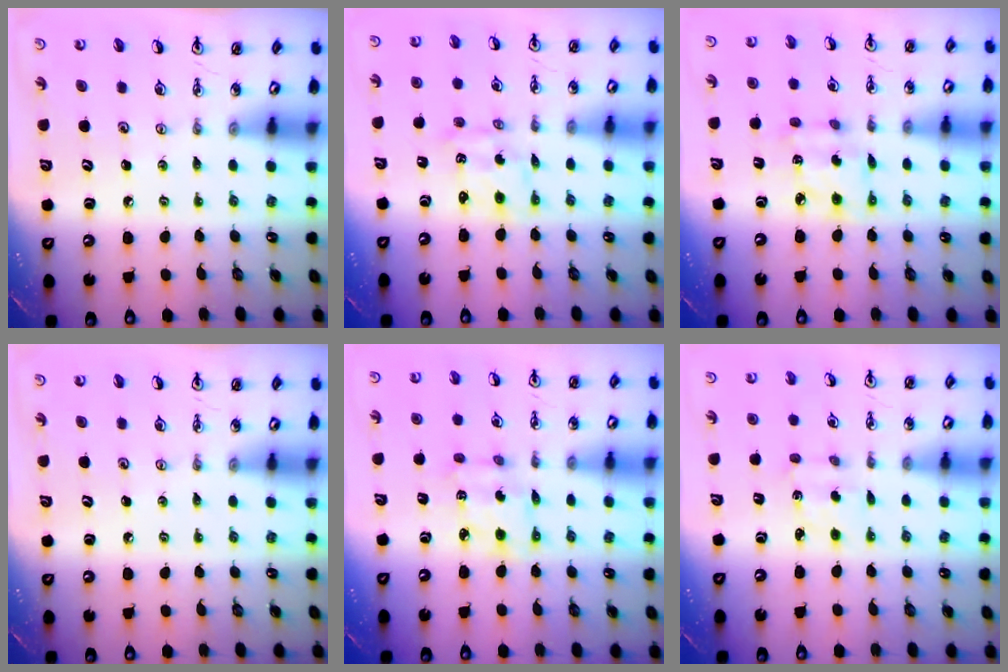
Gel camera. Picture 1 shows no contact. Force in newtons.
{"total": 1.6, "press": 1.3, "slide": 0.8}
{"total": 5.8, "press": 5.8, "slide": 0.2}
{"total": 0.0}
{"total": 3.5, "press": 3.5, "slide": 0.3}
{"total": 2.8, "press": 2.8, "slide": 0.5}